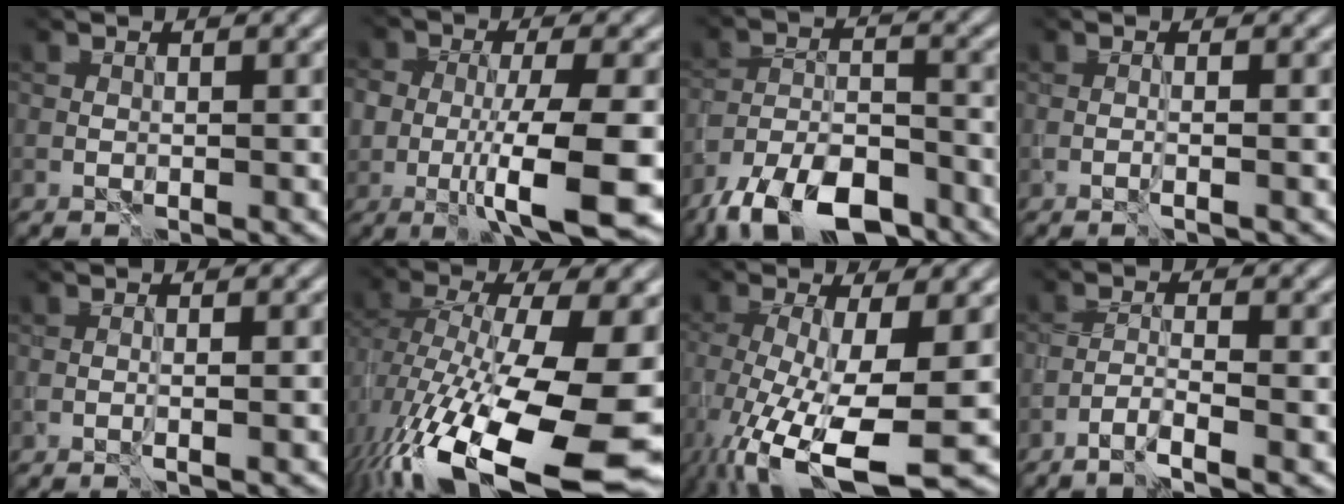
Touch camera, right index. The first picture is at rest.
{"total": 7.4, "force": [-2.3, 1.7, 6.8], "torque": [-0.118, -0.011, -0.040]}
{"total": 10.3, "force": [-8.5, 3.4, 4.8], "torque": [-0.080, -0.010, -0.151]}
{"total": 0.8, "force": [-0.5, -0.5, 0.4], "torque": [-0.009, -0.005, -0.006]}
{"total": 0.7, "force": [-0.4, -0.4, 0.4], "torque": [-0.006, -0.005, -0.003]}
{"total": 15.3, "force": [-6.1, 5.5, 12.9], "torque": [-0.240, -0.019, -0.097]}
{"total": 11.4, "force": [-4.8, 4.0, 9.5], "torque": [-0.183, -0.044, -0.070]}
{"total": 2.3, "force": [-2.0, -0.7, 0.9], "torque": [-0.023, 0.003, -0.045]}